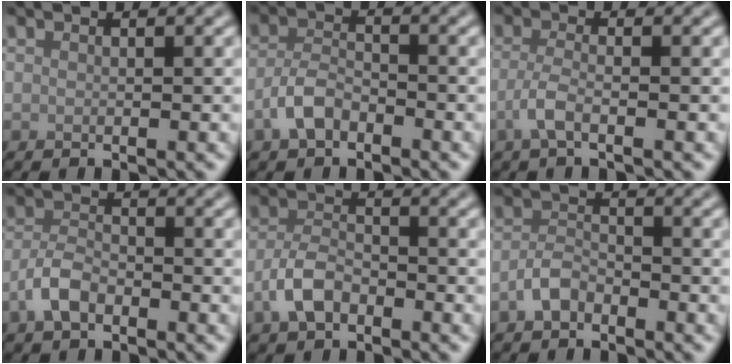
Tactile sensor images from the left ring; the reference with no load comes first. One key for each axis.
{"total": 2.9, "fx": -1.8, "fy": 1.5, "fz": 1.7, "tx": -0.036, "ty": 0.007, "tz": -0.043}
{"total": 2.2, "fx": -0.9, "fy": 0.6, "fz": 1.9, "tx": -0.042, "ty": -0.001, "tz": -0.024}
{"total": 2.9, "fx": -1.7, "fy": 1.5, "fz": 1.9, "tx": -0.039, "ty": 0.005, "tz": -0.042}
{"total": 3.4, "fx": -1.9, "fy": 1.9, "fz": 2.1, "tx": -0.042, "ty": 0.006, "tz": -0.046}
{"total": 2.3, "fx": -1.5, "fy": 1.2, "fz": 1.1, "tx": -0.021, "ty": 0.007, "tz": -0.035}